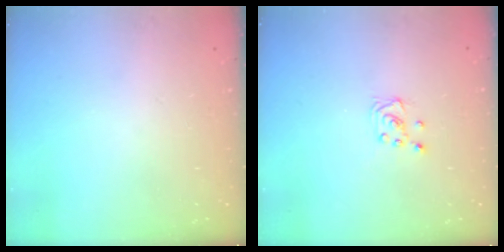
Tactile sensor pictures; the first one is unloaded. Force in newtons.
{"total": 3.7, "press": 3.6, "slide": 0.4}